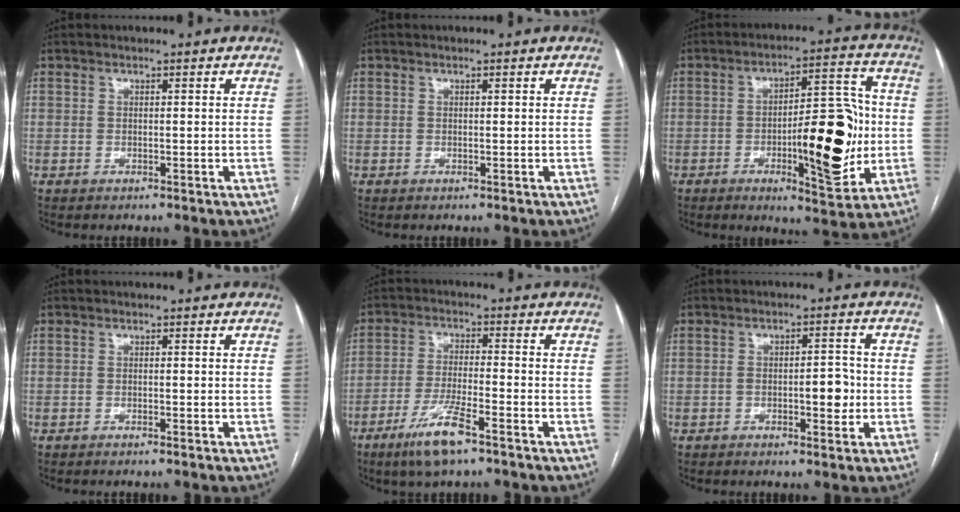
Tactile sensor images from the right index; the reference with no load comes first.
{"total": 0.0}
{"total": 15.7, "force": [-2.6, 4.3, 14.9], "torque": [-0.215, 0.014, -0.029]}
{"total": 0.7, "force": [-0.6, -0.2, 0.4], "torque": [-0.008, 0.001, -0.011]}
{"total": 8.2, "force": [-5.3, 0.8, 6.3], "torque": [-0.127, -0.015, -0.097]}
{"total": 4.5, "force": [-1.2, 1.6, 4.0], "torque": [-0.055, 0.010, -0.013]}